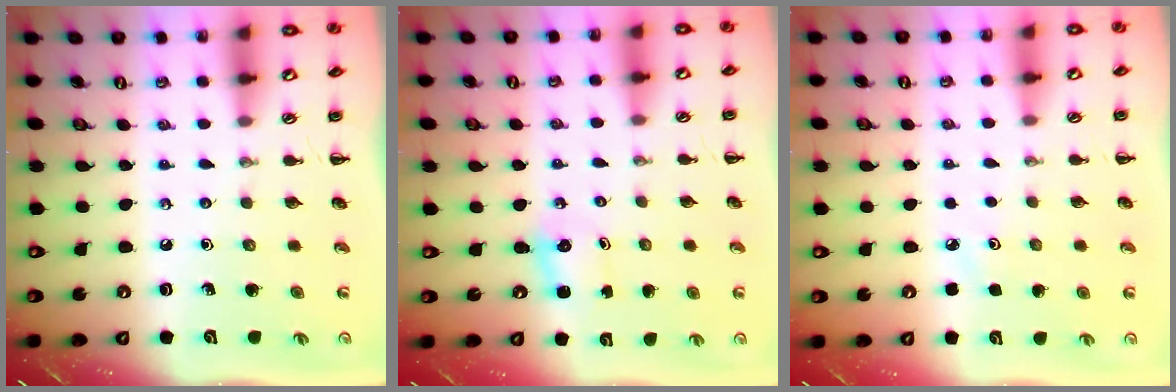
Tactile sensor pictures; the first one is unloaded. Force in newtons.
{"total": 2.0, "press": 1.9, "slide": 0.7}
{"total": 4.0, "press": 3.8, "slide": 1.2}